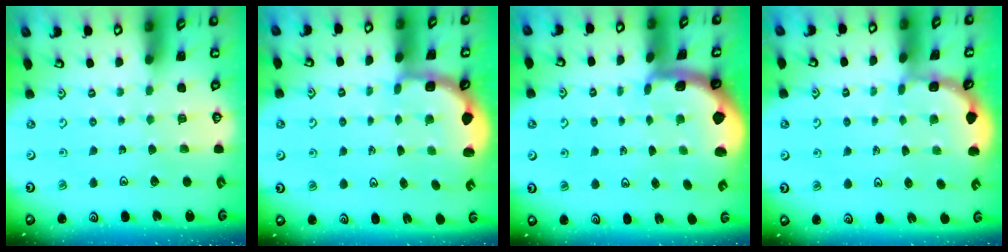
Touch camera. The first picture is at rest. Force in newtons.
{"total": 2.5, "press": 2.2, "slide": 1.1}
{"total": 1.5, "press": 1.5, "slide": 0.4}
{"total": 1.5, "press": 1.5, "slide": 0.2}